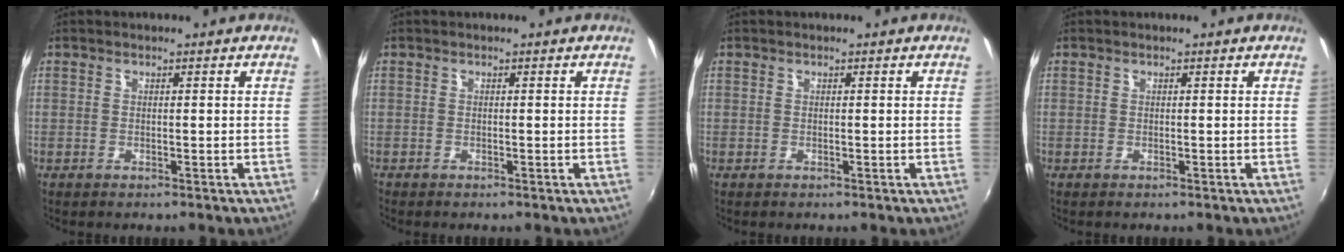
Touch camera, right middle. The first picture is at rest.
{"total": 0.0}
{"total": 0.0}
{"total": 0.0}